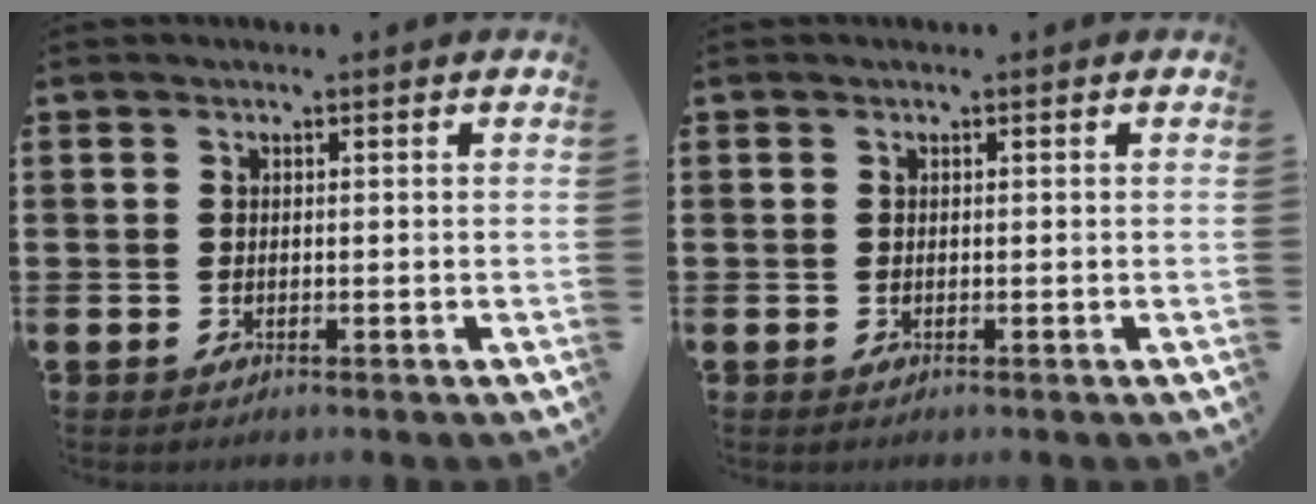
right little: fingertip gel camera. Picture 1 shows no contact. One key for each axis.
{"total": 0.0}